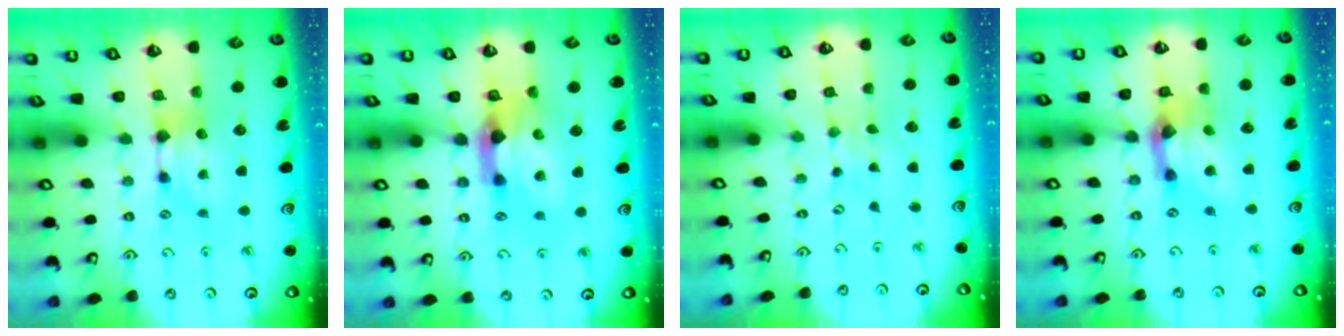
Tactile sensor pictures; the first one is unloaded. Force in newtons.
{"total": 4.8, "press": 4.5, "slide": 1.7}
{"total": 5.1, "press": 5.1, "slide": 0.2}
{"total": 5.3, "press": 4.9, "slide": 2.0}